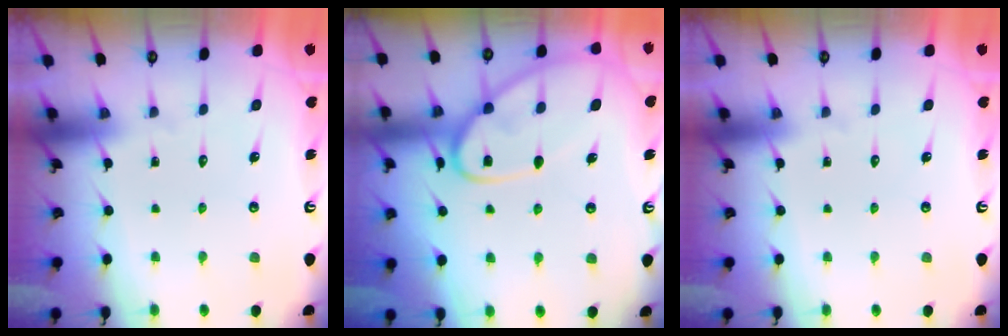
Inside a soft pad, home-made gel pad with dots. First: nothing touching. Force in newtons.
{"total": 14.3, "press": 14.3, "slide": 1.2}
{"total": 0.0}